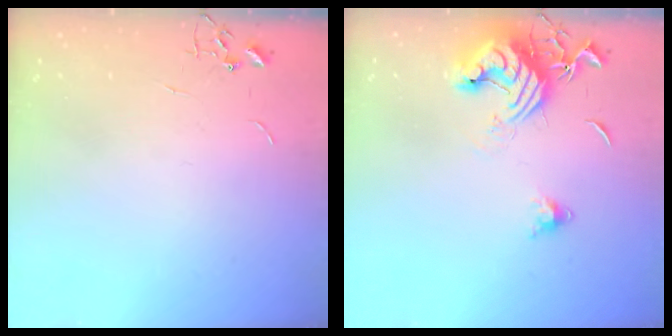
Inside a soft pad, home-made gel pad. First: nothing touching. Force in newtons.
{"total": 14.1, "press": 14.0, "slide": 1.8}